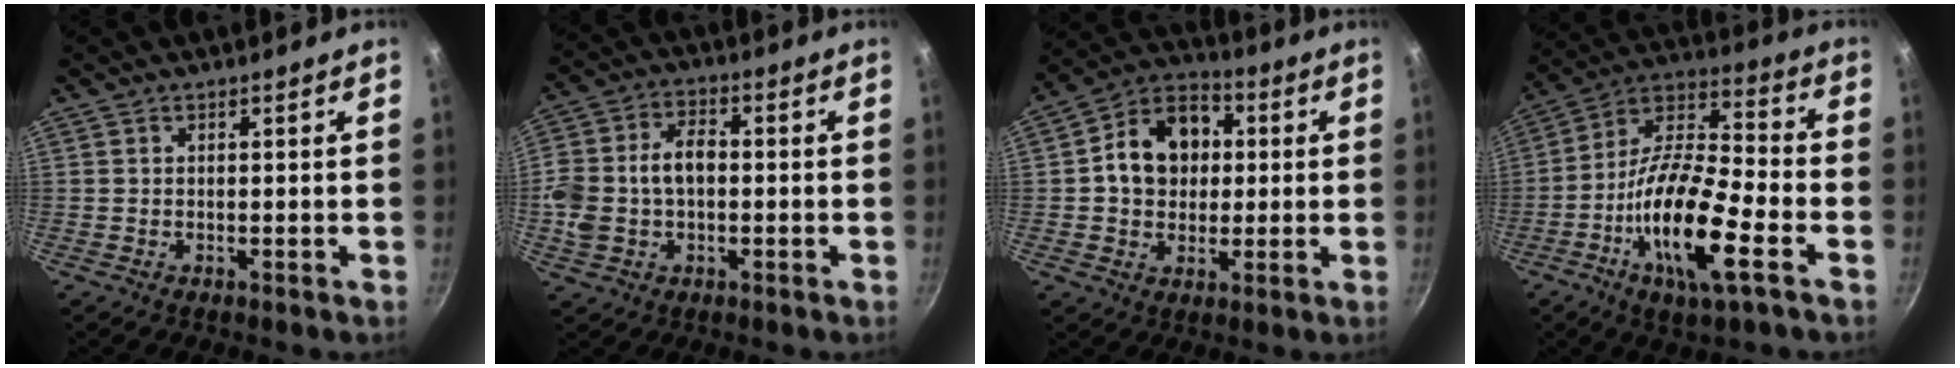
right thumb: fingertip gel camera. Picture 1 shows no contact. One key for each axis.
{"total": 11.5, "fx": -0.6, "fy": 7.8, "fz": 8.4, "tx": -0.149, "ty": 0.030, "tz": -0.017}
{"total": 13.3, "fx": 1.5, "fy": 10.6, "fz": 7.9, "tx": -0.100, "ty": 0.021, "tz": 0.010}
{"total": 19.3, "fx": -7.1, "fy": 5.8, "fz": 17.0, "tx": -0.306, "ty": 0.034, "tz": -0.145}